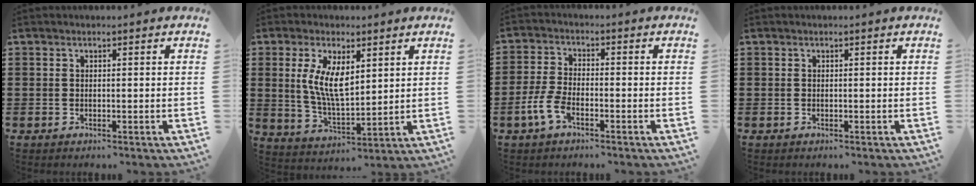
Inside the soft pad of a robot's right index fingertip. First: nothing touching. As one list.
[{"total": 7.6, "force": [2.1, 3.2, 6.6], "torque": [-0.130, 0.007, 0.040]}, {"total": 4.5, "force": [-2.4, 1.9, 3.3], "torque": [-0.084, 0.000, -0.052]}, {"total": 1.1, "force": [0.6, -0.7, -0.5], "torque": [0.013, -0.002, 0.013]}]